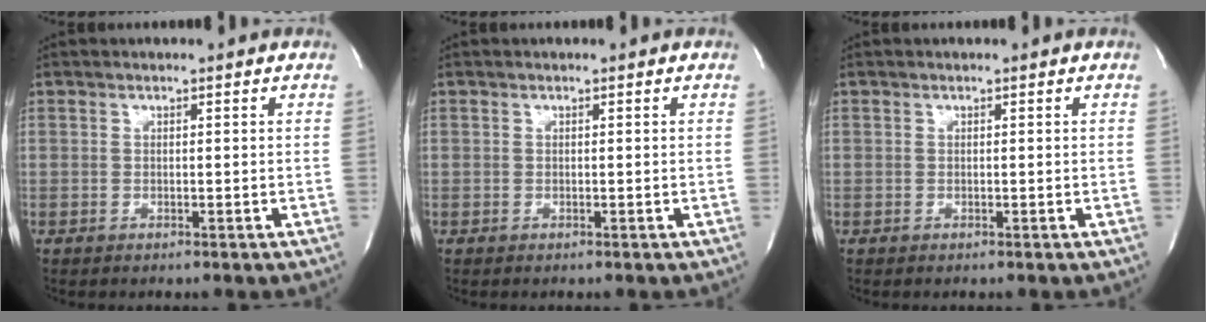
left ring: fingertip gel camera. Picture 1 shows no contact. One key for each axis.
{"total": 0.0}
{"total": 0.0}